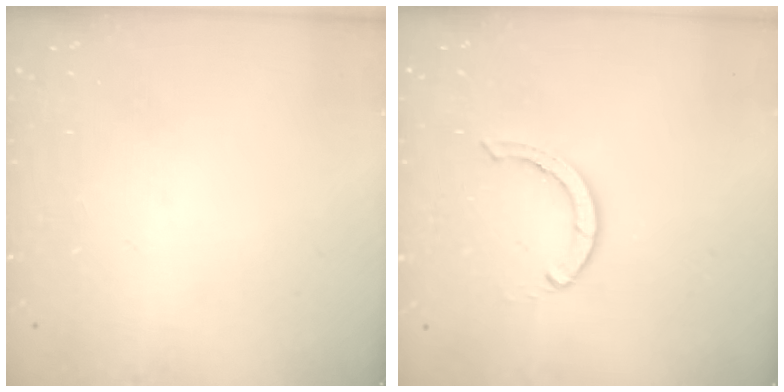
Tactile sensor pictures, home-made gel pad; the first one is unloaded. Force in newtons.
{"total": 2.9, "press": 2.9, "slide": 0.1}